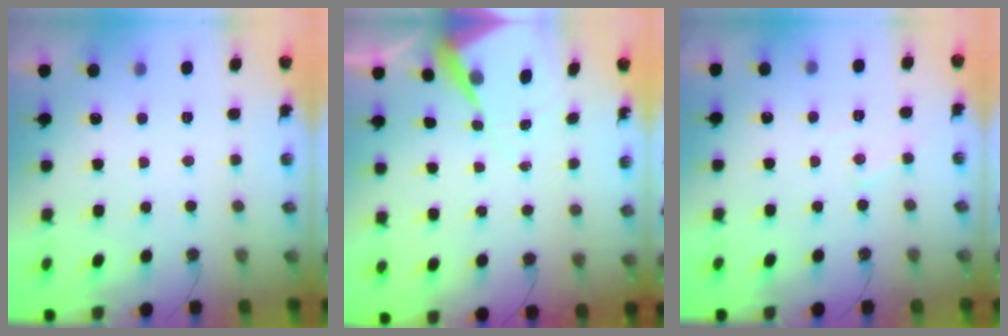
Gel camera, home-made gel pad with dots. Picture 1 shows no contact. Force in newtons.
{"total": 6.9, "press": 6.9, "slide": 0.6}
{"total": 5.4, "press": 5.4, "slide": 0.9}